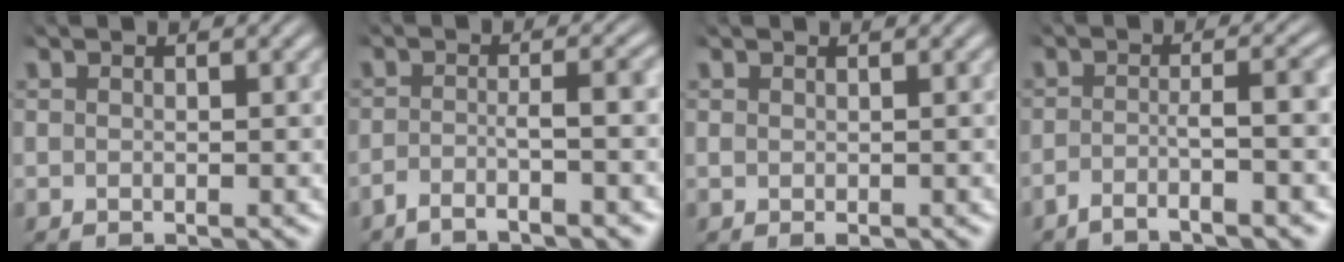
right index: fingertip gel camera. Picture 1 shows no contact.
{"total": 3.3, "force": [-2.7, 0.2, 1.9], "torque": [-0.026, -0.008, -0.042]}
{"total": 0.6, "force": [-0.4, 0.4, 0.1], "torque": [-0.003, -0.011, 0.002]}
{"total": 3.6, "force": [-2.7, 0.1, 2.4], "torque": [-0.032, -0.009, -0.041]}